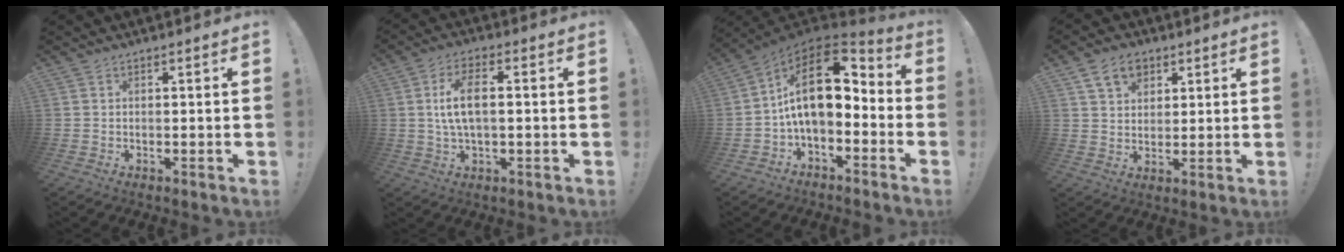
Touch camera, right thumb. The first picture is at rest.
{"total": 8.4, "force": [0.6, 3.8, 7.5], "torque": [-0.134, 0.003, 0.009]}
{"total": 17.5, "force": [3.2, 9.1, 14.6], "torque": [-0.250, -0.008, 0.058]}
{"total": 8.7, "force": [5.0, 6.1, 3.5], "torque": [-0.051, -0.014, 0.096]}